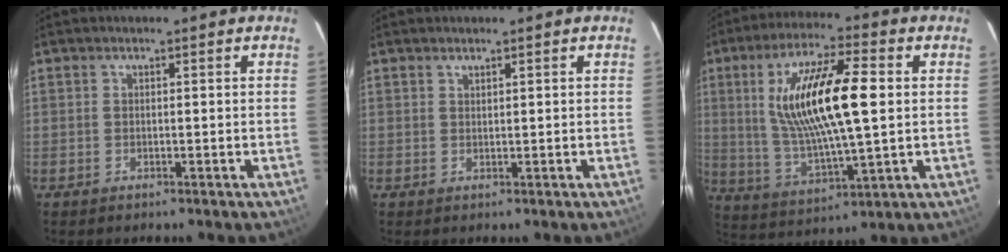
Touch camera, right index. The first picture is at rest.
{"total": 0.6, "force": [0.6, 0.1, 0.1], "torque": [-0.002, 0.002, 0.012]}
{"total": 18.4, "force": [3.0, 4.6, 17.5], "torque": [-0.333, 0.005, 0.064]}